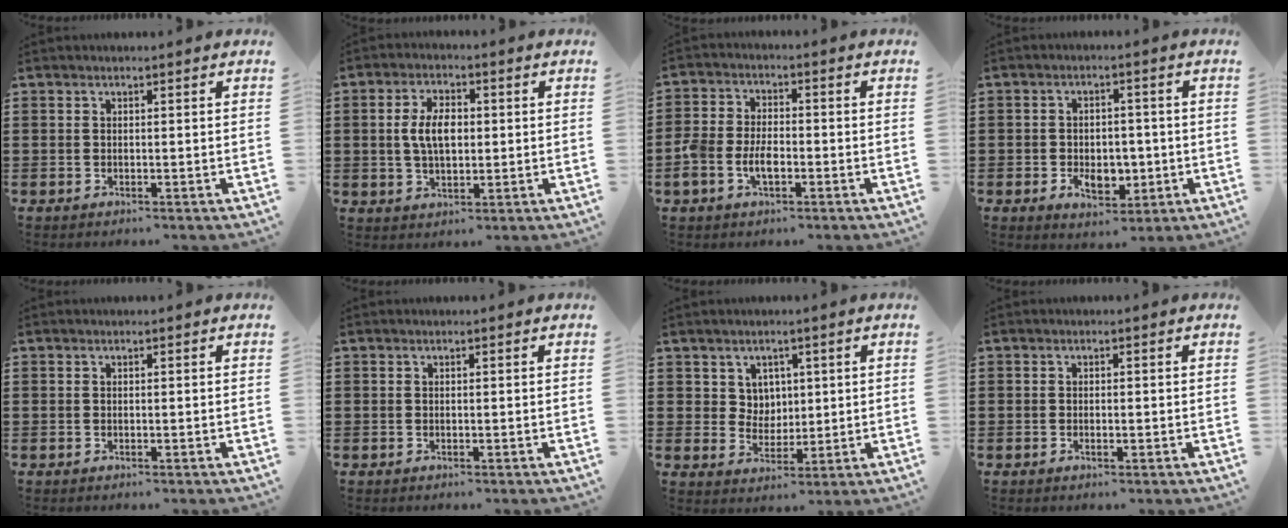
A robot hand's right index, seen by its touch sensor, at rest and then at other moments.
{"total": 5.8, "force": [0.3, 3.1, 5.0], "torque": [-0.101, 0.004, -0.001]}
{"total": 4.9, "force": [-1.7, 3.0, 3.5], "torque": [-0.092, -0.001, -0.038]}
{"total": 5.3, "force": [-1.4, 3.6, 3.7], "torque": [-0.059, 0.006, -0.024]}
{"total": 0.0}
{"total": 0.0}
{"total": 4.1, "force": [1.9, 3.6, 0.6], "torque": [-0.032, 0.008, 0.035]}
{"total": 0.7, "force": [-0.1, 0.2, 0.7], "torque": [-0.013, -0.003, -0.001]}